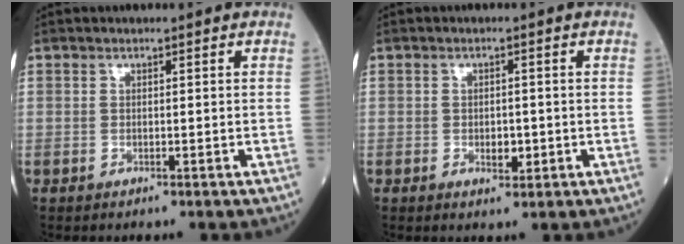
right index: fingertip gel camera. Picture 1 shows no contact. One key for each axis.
{"total": 2.3, "fx": -0.5, "fy": 1.2, "fz": 1.8, "tx": -0.027, "ty": 0.000, "tz": -0.003}